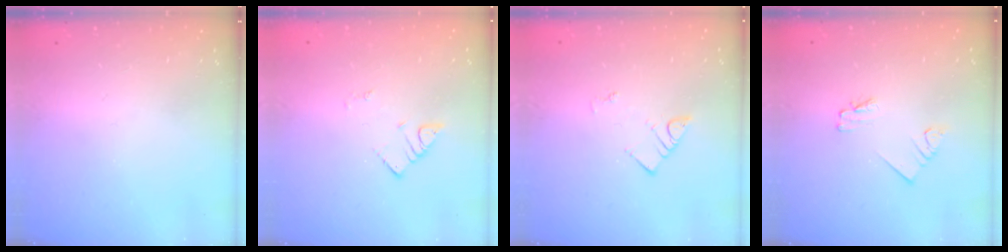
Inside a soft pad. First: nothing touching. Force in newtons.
{"total": 2.7, "press": 2.7, "slide": 0.4}
{"total": 3.7, "press": 3.6, "slide": 0.6}
{"total": 1.6, "press": 1.5, "slide": 0.2}